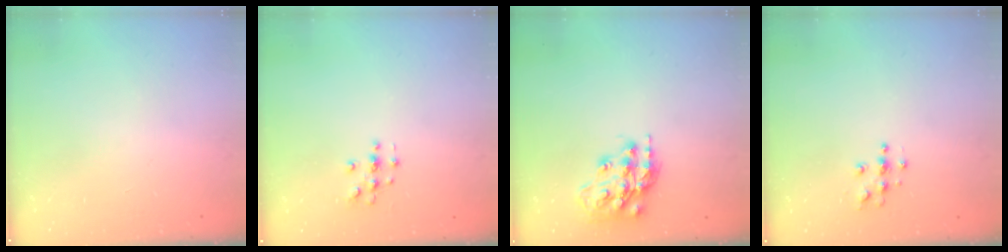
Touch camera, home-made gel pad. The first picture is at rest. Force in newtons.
{"total": 2.7, "press": 2.7, "slide": 0.3}
{"total": 15.5, "press": 15.5, "slide": 1.1}
{"total": 3.8, "press": 3.8, "slide": 0.3}